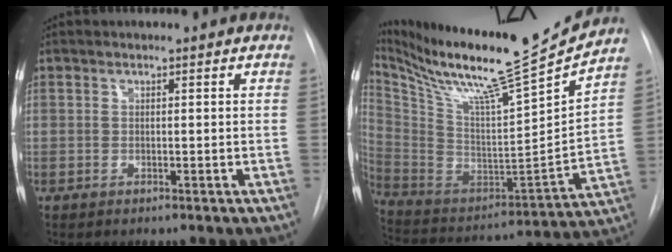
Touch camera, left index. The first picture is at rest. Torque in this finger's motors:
{"motor_torque": [0.08, -0.45, 0.18, 0.11]}